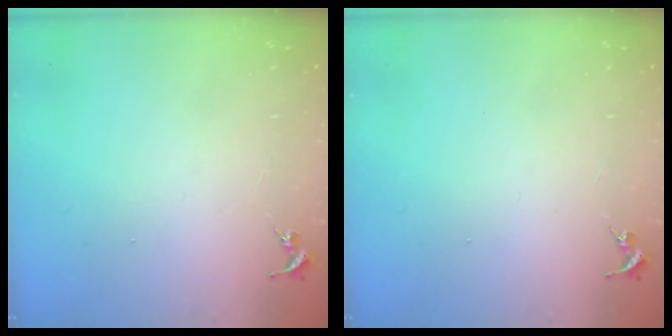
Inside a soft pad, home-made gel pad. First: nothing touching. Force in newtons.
{"total": 0.0}